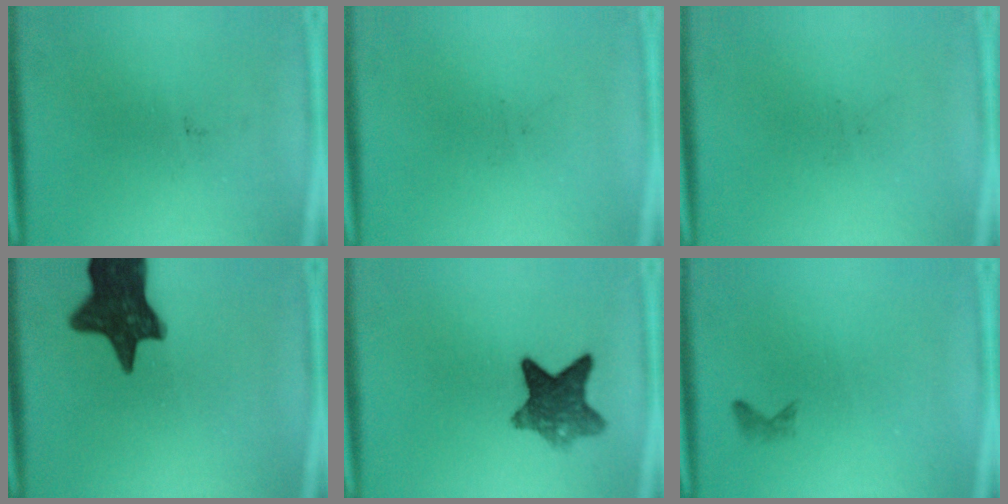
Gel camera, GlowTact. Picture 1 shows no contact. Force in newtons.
{"total": 0.0}
{"total": 0.0}
{"total": 15.0}
{"total": 7.9}
{"total": 0.7}